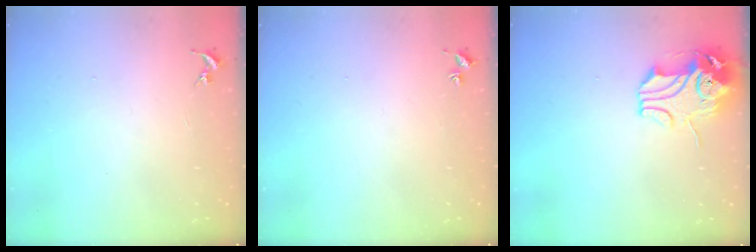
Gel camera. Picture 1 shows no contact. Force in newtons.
{"total": 1.7, "press": 1.7, "slide": 0.2}
{"total": 11.3, "press": 11.2, "slide": 2.0}